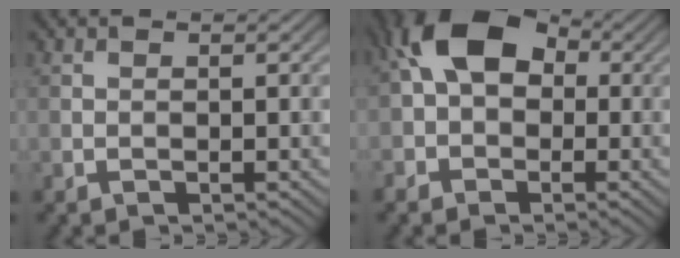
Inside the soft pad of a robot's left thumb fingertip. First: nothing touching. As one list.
[{"total": 9.2, "force": [0.4, 6.8, 6.2], "torque": [-0.126, 0.014, -0.016]}]